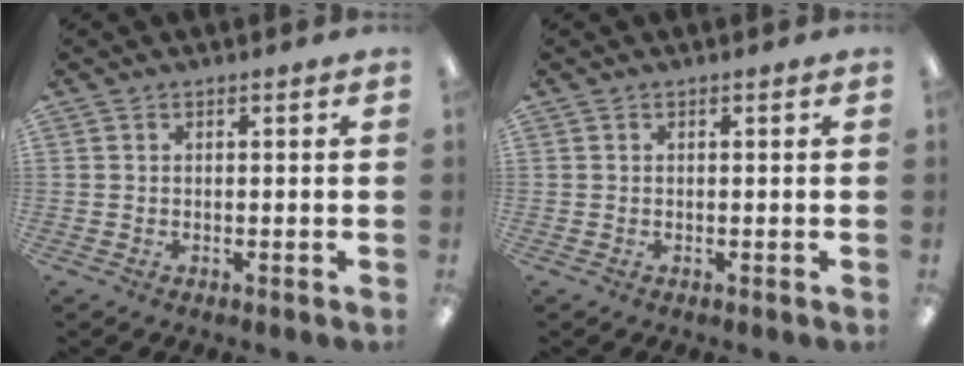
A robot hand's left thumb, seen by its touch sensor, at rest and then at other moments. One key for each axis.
{"total": 0.0}